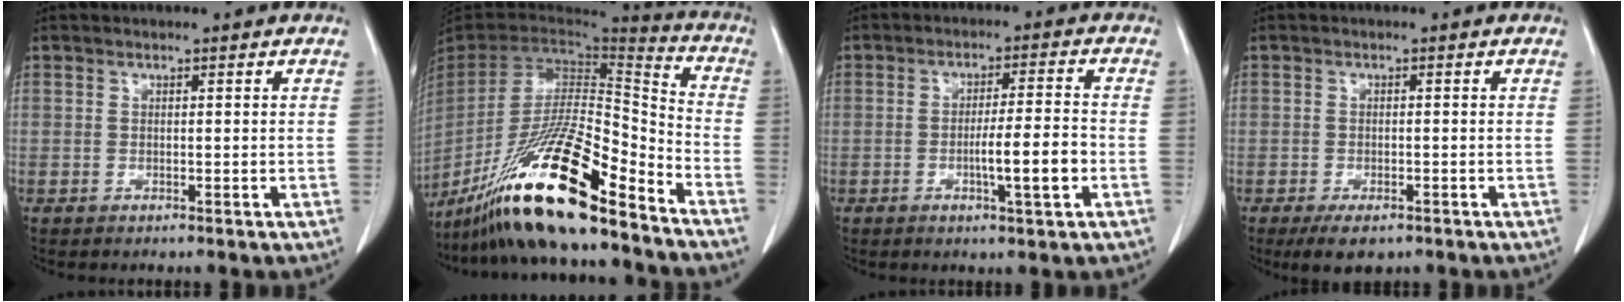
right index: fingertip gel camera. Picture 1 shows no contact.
{"total": 24.0, "force": [-17.2, 2.2, 16.6], "torque": [-0.315, -0.038, -0.311]}
{"total": 6.8, "force": [-2.0, 0.1, 6.5], "torque": [-0.105, -0.004, -0.032]}
{"total": 4.1, "force": [-2.7, 1.8, 2.5], "torque": [-0.041, -0.006, -0.037]}